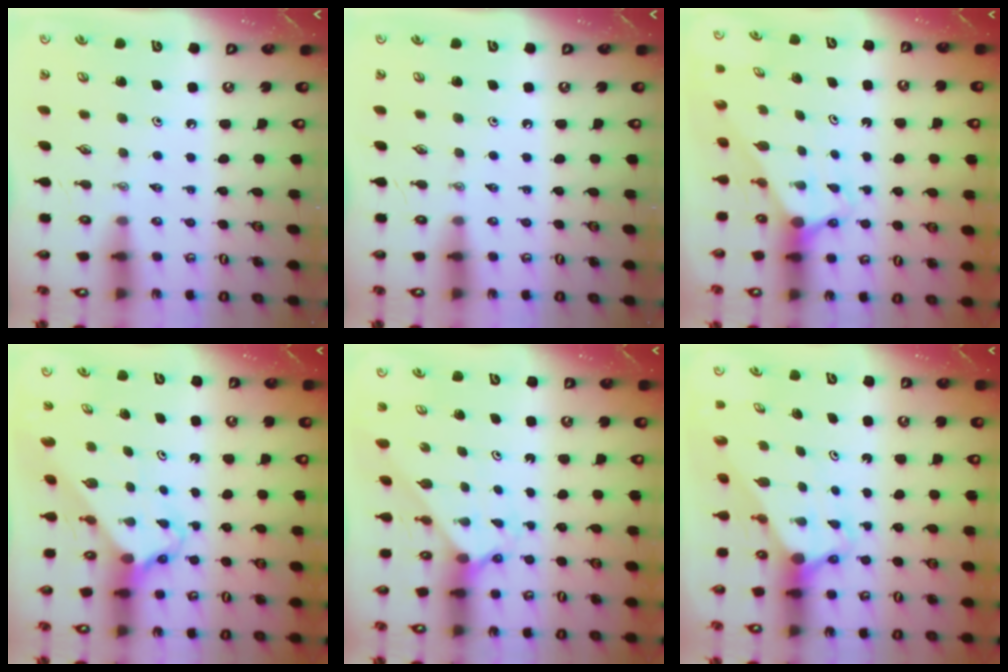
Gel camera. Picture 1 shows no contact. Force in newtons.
{"total": 0.0}
{"total": 2.8, "press": 2.8, "slide": 0.0}
{"total": 2.7, "press": 2.7, "slide": 0.2}
{"total": 2.3, "press": 2.3, "slide": 0.2}
{"total": 2.8, "press": 2.8, "slide": 0.1}